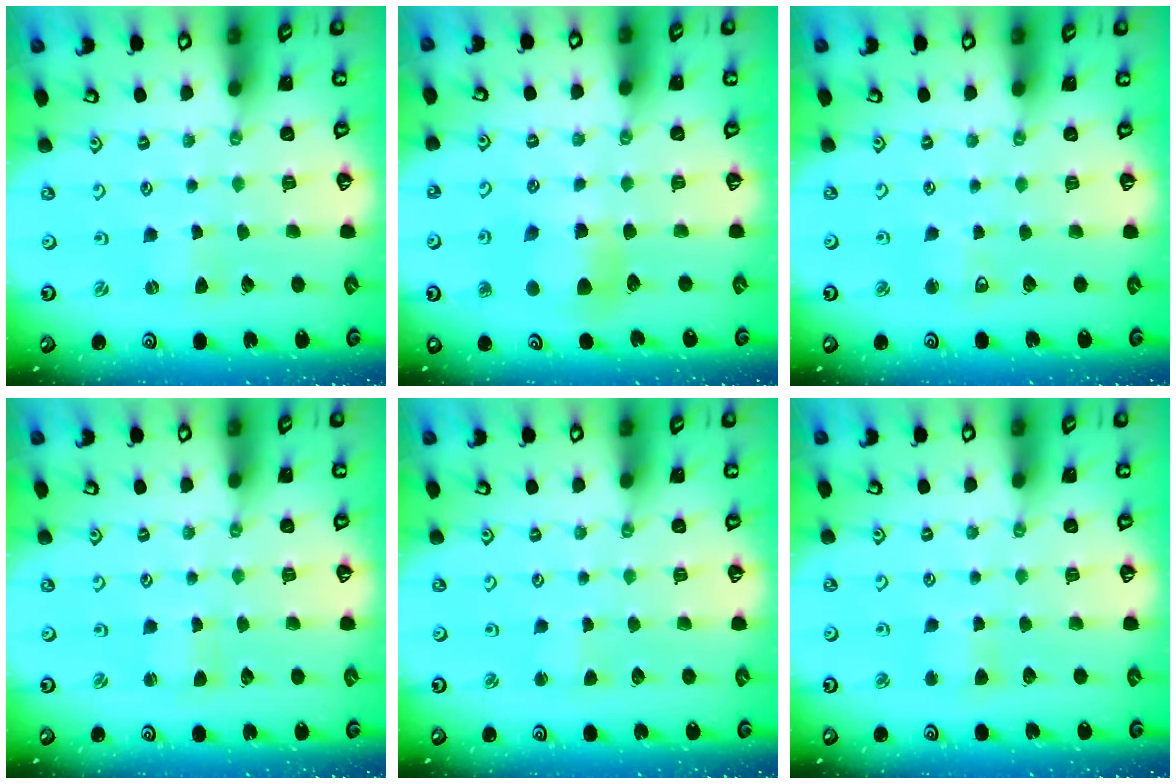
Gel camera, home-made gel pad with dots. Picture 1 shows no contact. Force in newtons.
{"total": 6.6, "press": 6.6, "slide": 0.8}
{"total": 4.4, "press": 4.3, "slide": 0.8}
{"total": 1.0, "press": 1.0, "slide": 0.0}
{"total": 1.8, "press": 1.7, "slide": 0.3}
{"total": 3.5, "press": 3.5, "slide": 0.1}